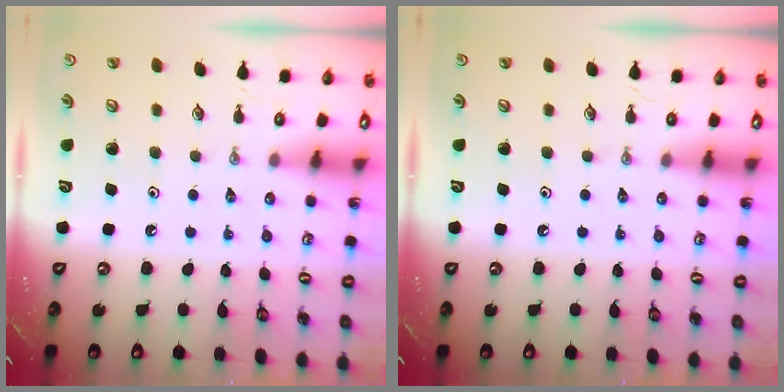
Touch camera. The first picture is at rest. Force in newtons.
{"total": 0.0}